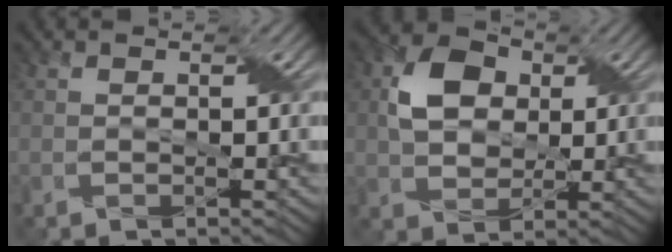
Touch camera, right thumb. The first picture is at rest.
{"total": 7.0, "force": [1.6, 5.3, 4.3], "torque": [-0.095, 0.011, 0.026]}